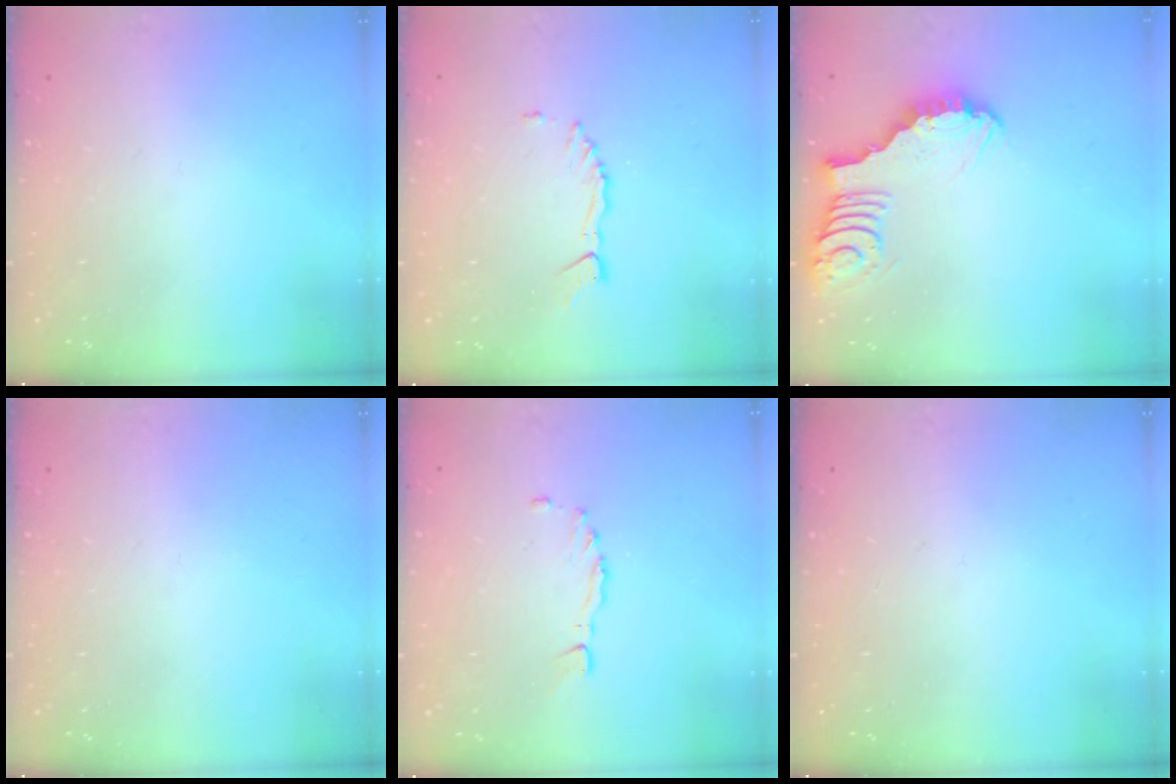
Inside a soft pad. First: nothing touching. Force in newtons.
{"total": 4.1, "press": 4.1, "slide": 0.4}
{"total": 4.3, "press": 4.2, "slide": 0.3}
{"total": 0.0}
{"total": 1.7, "press": 1.7, "slide": 0.2}
{"total": 0.0}